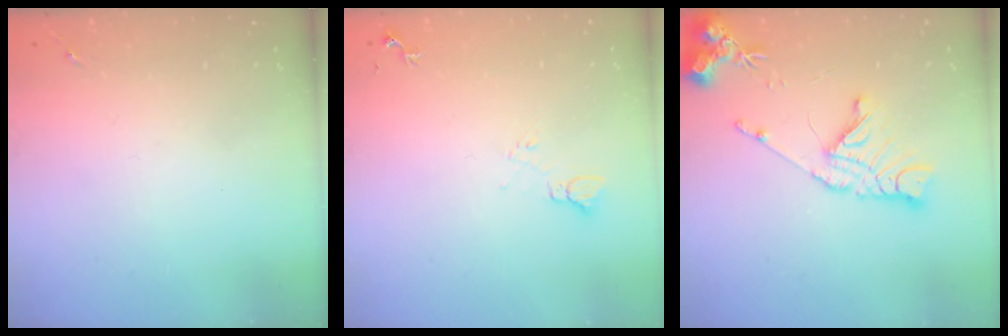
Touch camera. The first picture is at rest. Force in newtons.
{"total": 4.6, "press": 4.6, "slide": 0.6}
{"total": 15.4, "press": 15.3, "slide": 1.8}